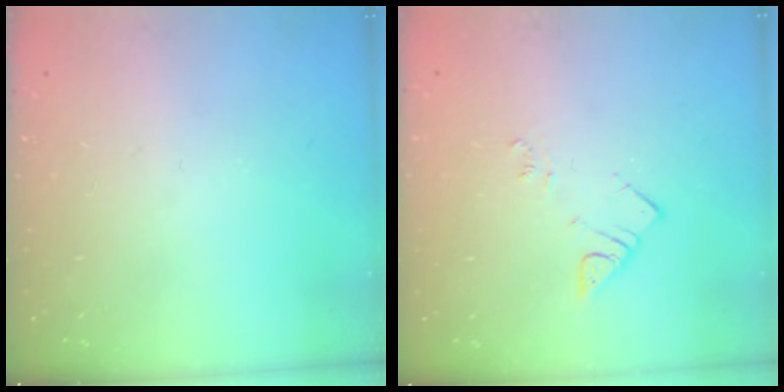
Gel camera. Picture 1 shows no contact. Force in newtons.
{"total": 4.9, "press": 4.8, "slide": 0.7}